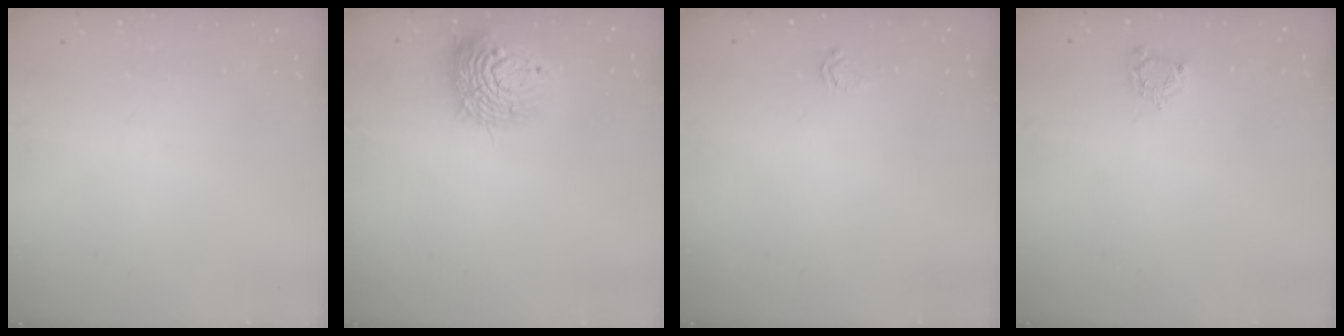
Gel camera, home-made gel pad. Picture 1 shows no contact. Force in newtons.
{"total": 12.2, "press": 12.1, "slide": 1.0}
{"total": 2.9, "press": 2.9, "slide": 0.3}
{"total": 3.8, "press": 3.8, "slide": 0.3}